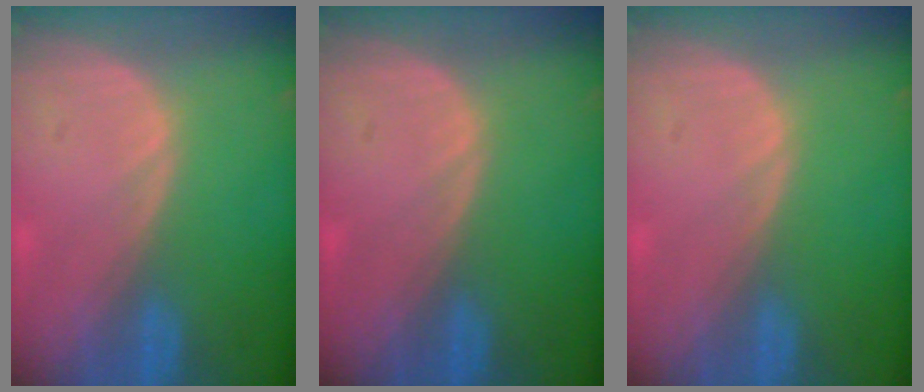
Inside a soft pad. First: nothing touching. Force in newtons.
{"total": 0.0}
{"total": 0.0}